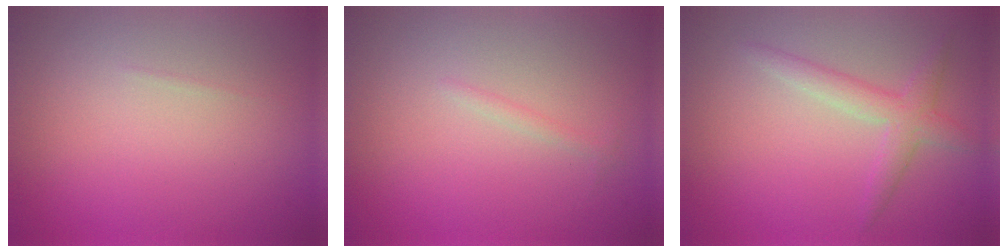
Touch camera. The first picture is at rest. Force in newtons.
{"total": 0.6, "press": 0.6, "slide": 0.0}
{"total": 2.5, "press": 2.5, "slide": 0.1}